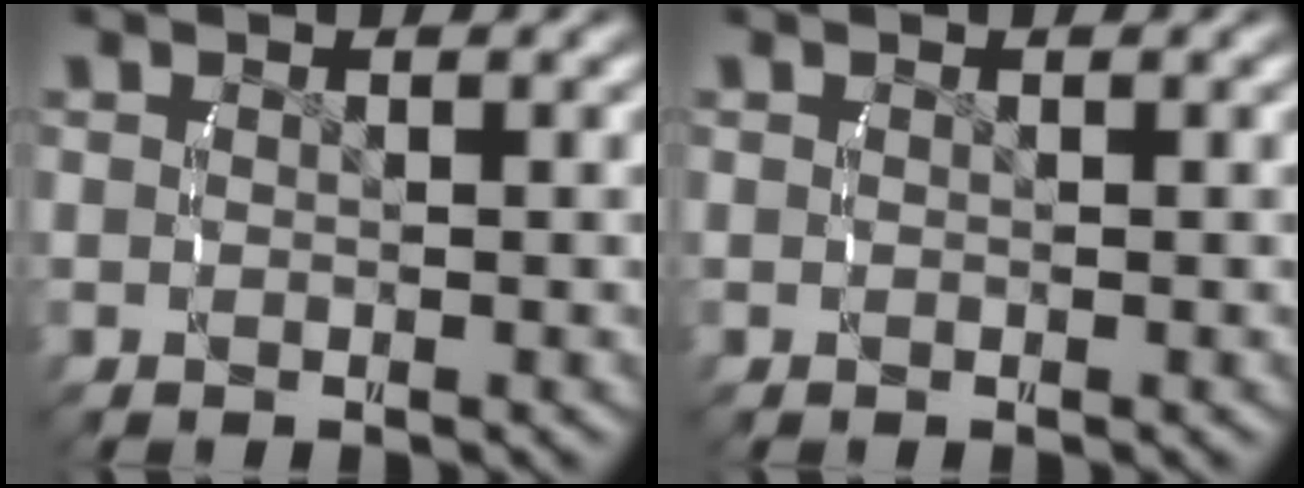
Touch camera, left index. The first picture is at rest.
{"total": 0.0}